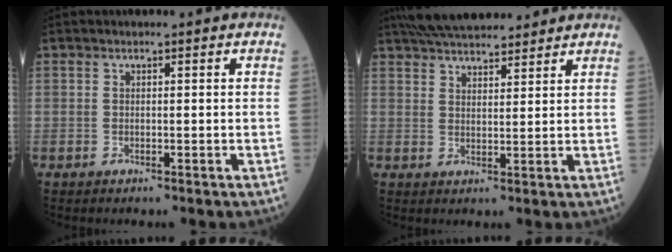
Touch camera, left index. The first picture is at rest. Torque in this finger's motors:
{"motor_torque": [-0.09, -0.47, 0.21, 0.09]}